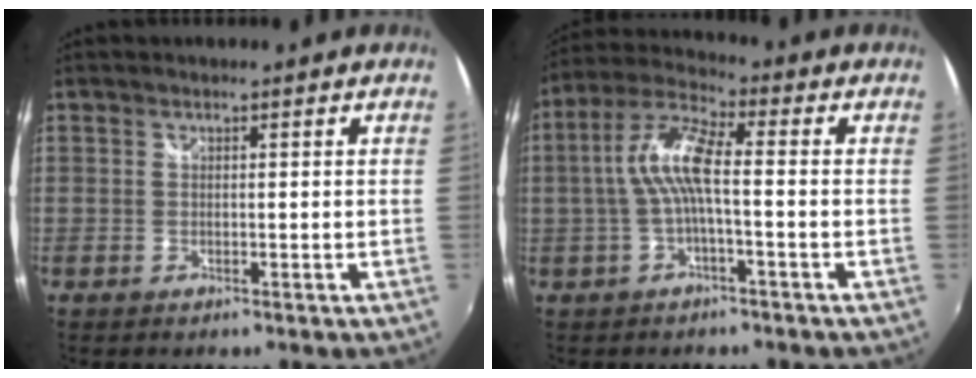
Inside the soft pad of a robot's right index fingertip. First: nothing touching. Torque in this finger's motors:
{"motor_torque": [1.30, -0.29, 0.71, 0.19]}